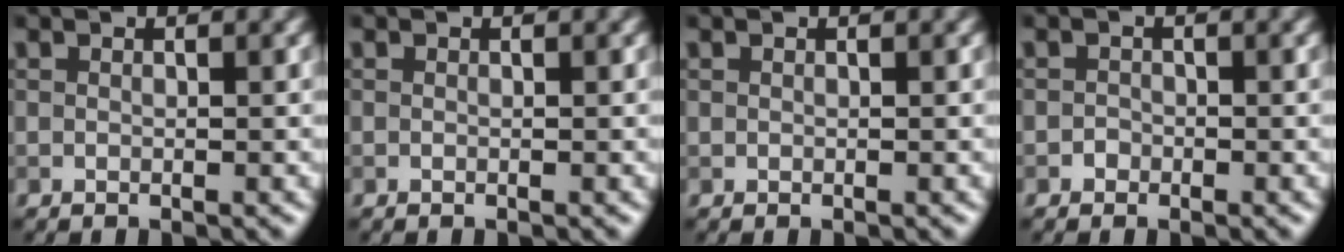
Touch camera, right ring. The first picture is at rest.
{"total": 0.0}
{"total": 0.0}
{"total": 0.8, "force": [-0.5, 0.6, 0.0], "torque": [0.006, -0.003, -0.010]}